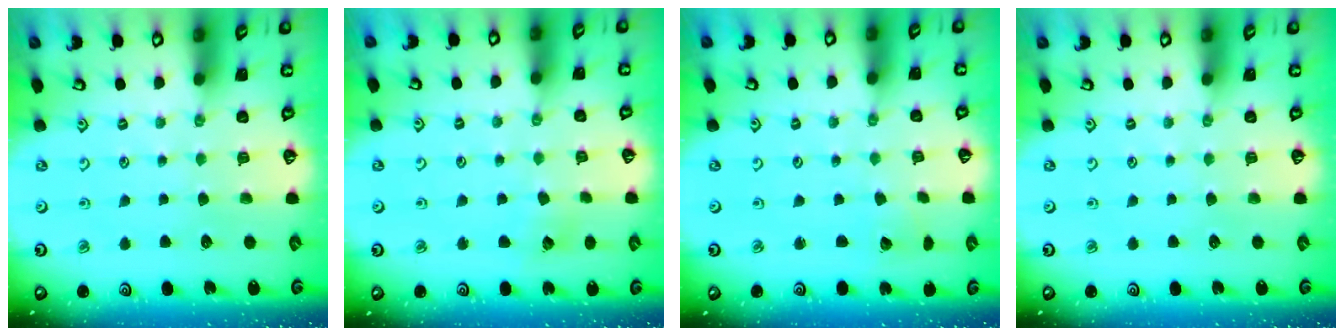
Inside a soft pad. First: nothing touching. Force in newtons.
{"total": 4.6, "press": 4.6, "slide": 0.5}
{"total": 2.1, "press": 2.1, "slide": 0.2}
{"total": 0.0}